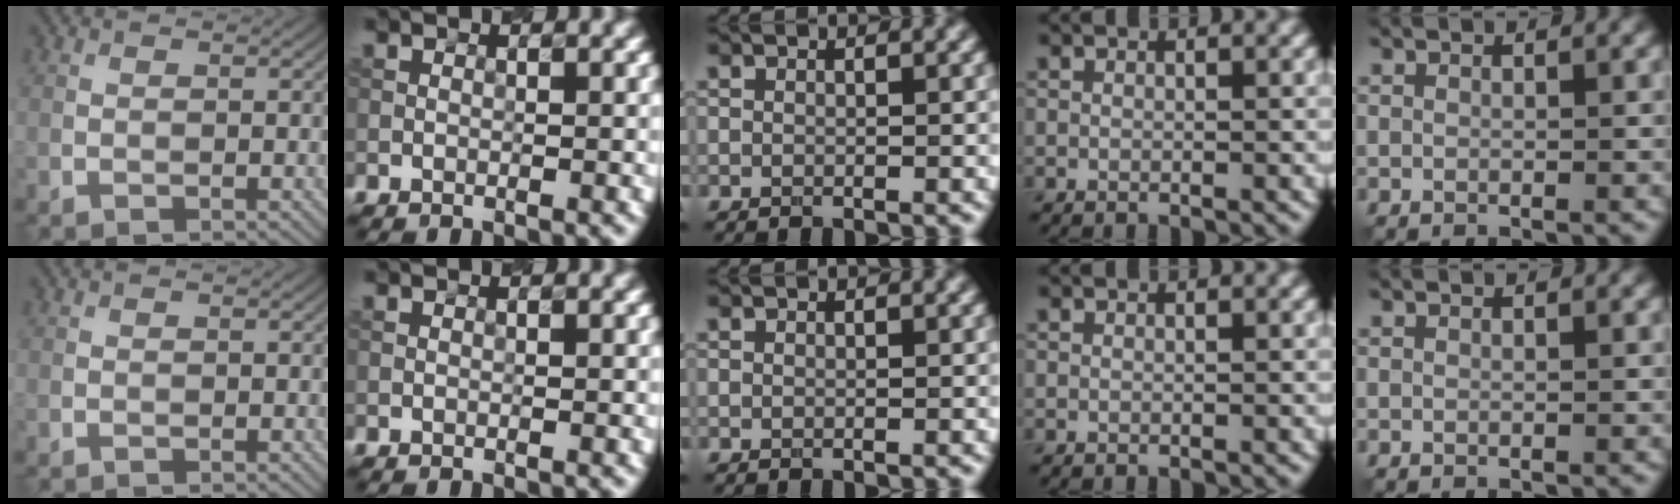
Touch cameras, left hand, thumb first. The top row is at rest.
{}